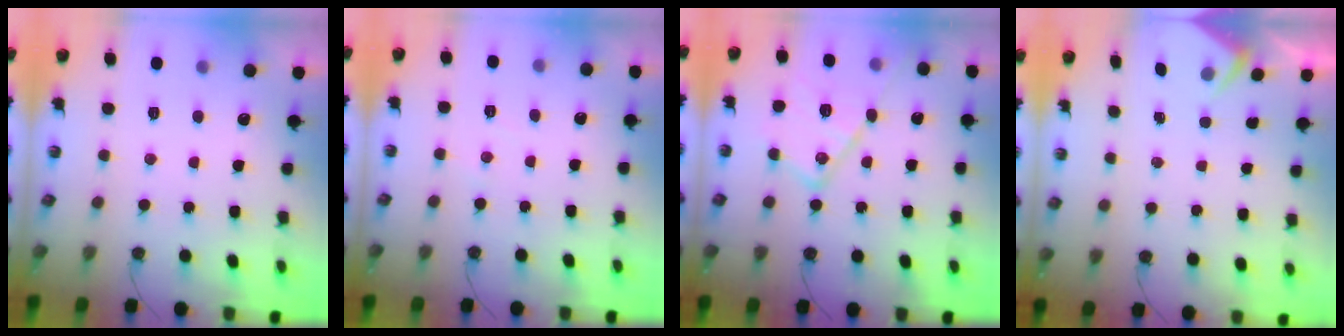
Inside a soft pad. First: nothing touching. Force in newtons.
{"total": 2.6, "press": 2.5, "slide": 0.5}
{"total": 16.1, "press": 16.0, "slide": 1.2}
{"total": 2.4, "press": 2.4, "slide": 0.4}